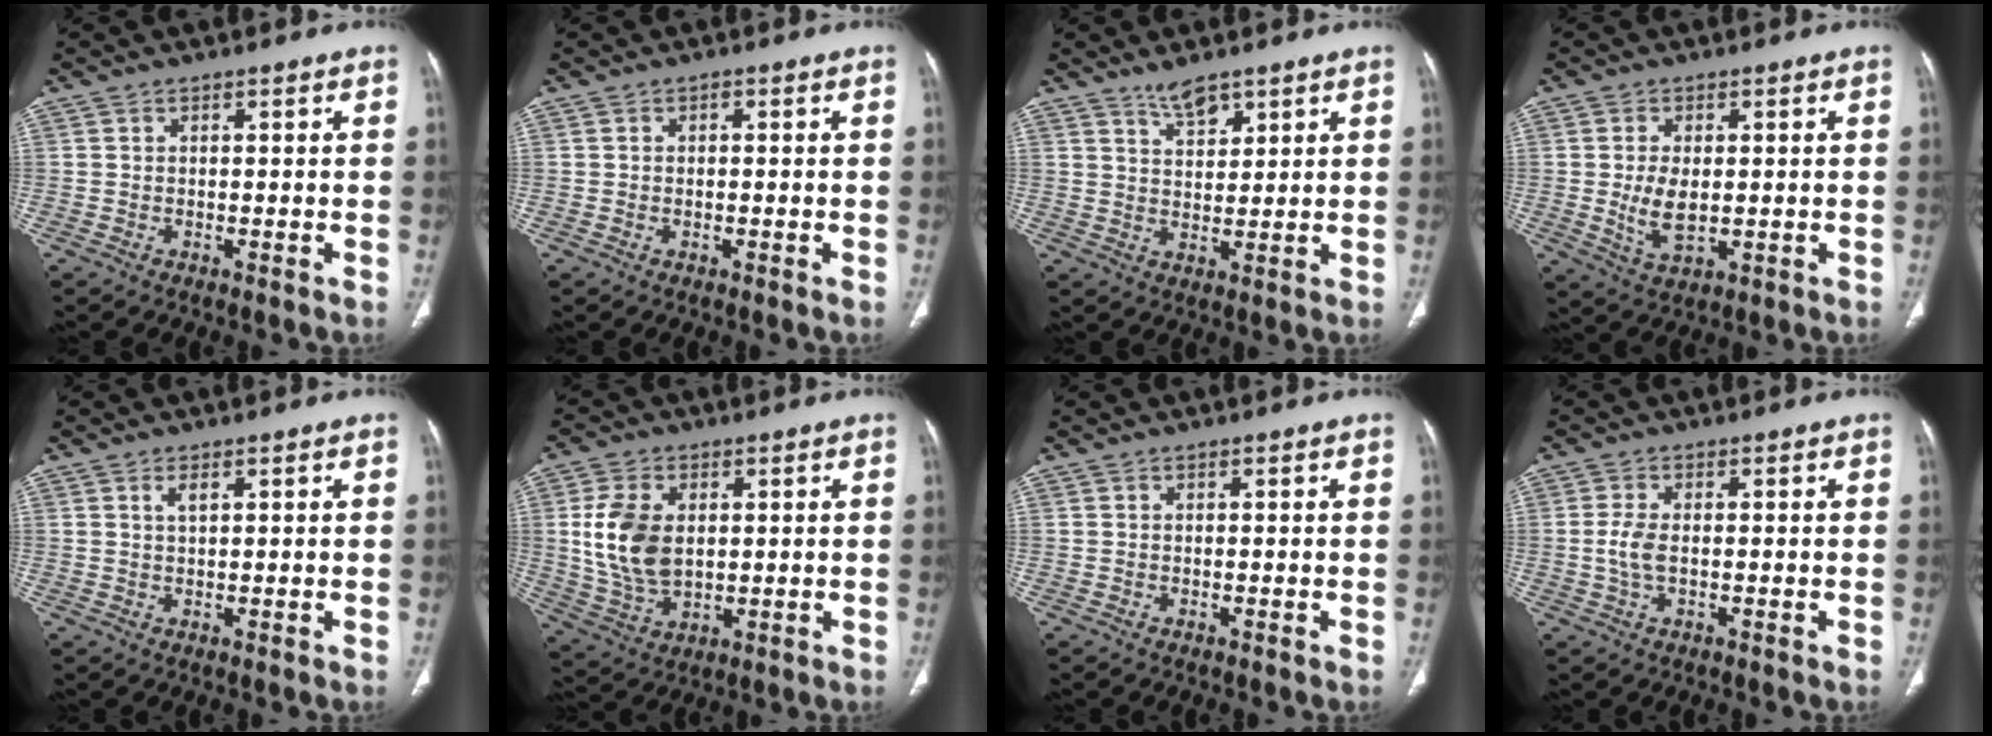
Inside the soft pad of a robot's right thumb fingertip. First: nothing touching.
{"total": 0.6, "force": [0.0, 0.5, 0.4], "torque": [-0.007, 0.001, -0.001]}
{"total": 4.4, "force": [3.4, 1.6, 2.2], "torque": [-0.026, -0.025, 0.063]}
{"total": 6.6, "force": [-0.1, 3.7, 5.5], "torque": [-0.103, -0.010, 0.007]}
{"total": 1.6, "force": [0.8, 0.5, 1.3], "torque": [-0.025, -0.002, 0.018]}
{"total": 12.0, "force": [1.6, 7.7, 9.1], "torque": [-0.175, -0.008, 0.041]}
{"total": 0.0}
{"total": 3.6, "force": [-0.2, 1.7, 3.1], "torque": [-0.080, 0.002, -0.005]}